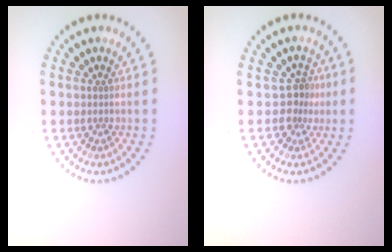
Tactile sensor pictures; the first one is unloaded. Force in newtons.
{"total": 2.4, "press": 1.9, "slide": 1.5}